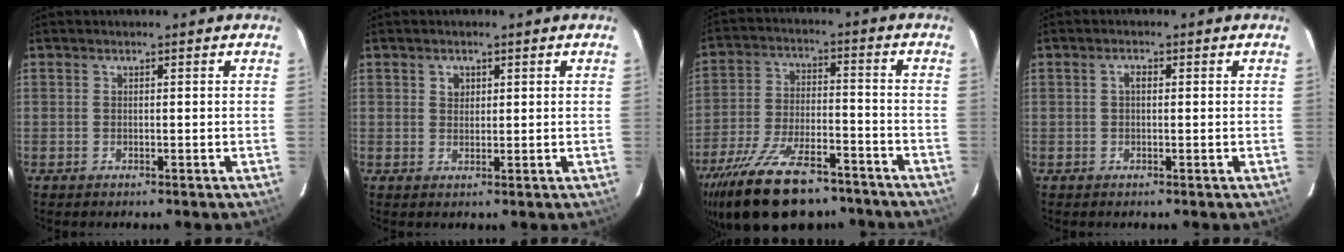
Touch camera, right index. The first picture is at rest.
{"total": 1.9, "force": [0.8, 1.6, 0.6], "torque": [-0.008, 0.007, 0.013]}
{"total": 23.2, "force": [-17.3, 9.3, 12.3], "torque": [-0.244, -0.023, -0.267]}
{"total": 1.5, "force": [0.2, 0.8, 1.2], "torque": [-0.023, 0.008, 0.000]}